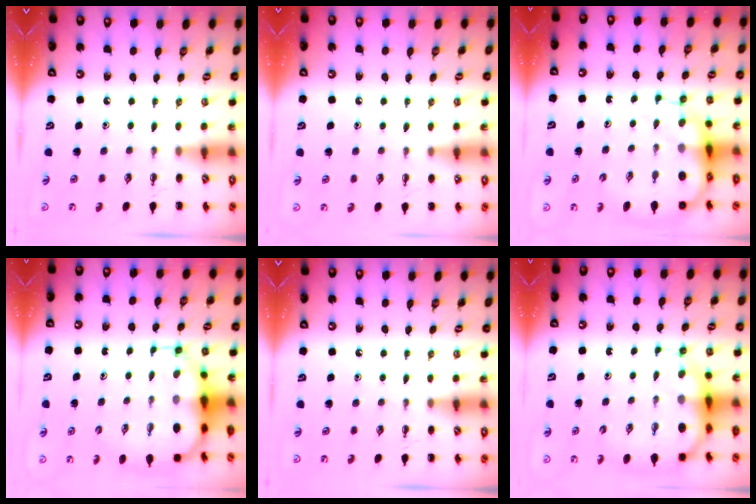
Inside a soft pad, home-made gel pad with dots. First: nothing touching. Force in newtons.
{"total": 6.0, "press": 5.8, "slide": 1.6}
{"total": 11.6, "press": 11.2, "slide": 3.2}
{"total": 10.0, "press": 9.6, "slide": 2.9}
{"total": 0.0}
{"total": 8.9, "press": 8.5, "slide": 2.5}